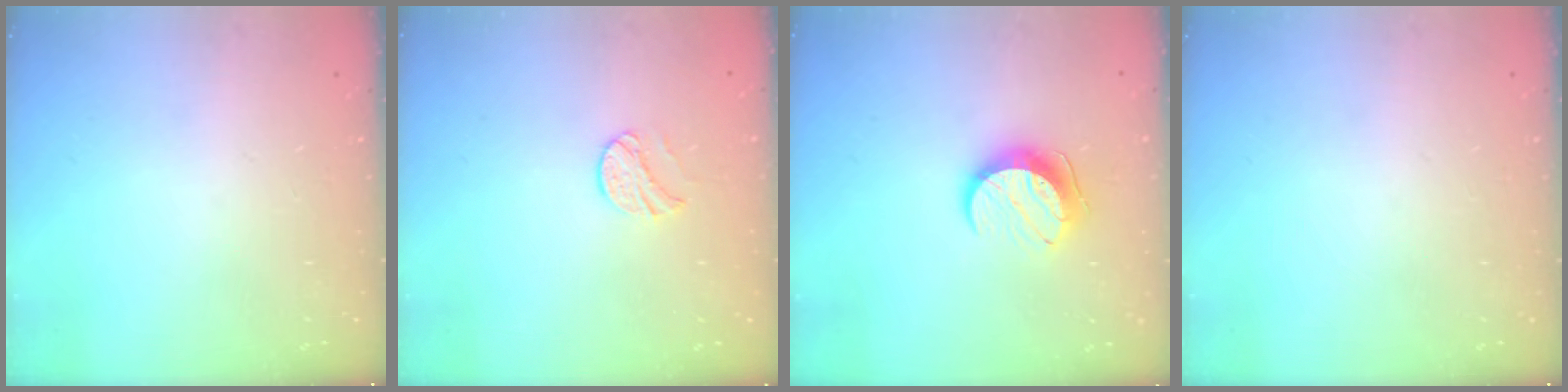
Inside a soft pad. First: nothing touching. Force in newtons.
{"total": 8.0, "press": 7.9, "slide": 0.6}
{"total": 9.4, "press": 9.4, "slide": 0.5}
{"total": 0.0}